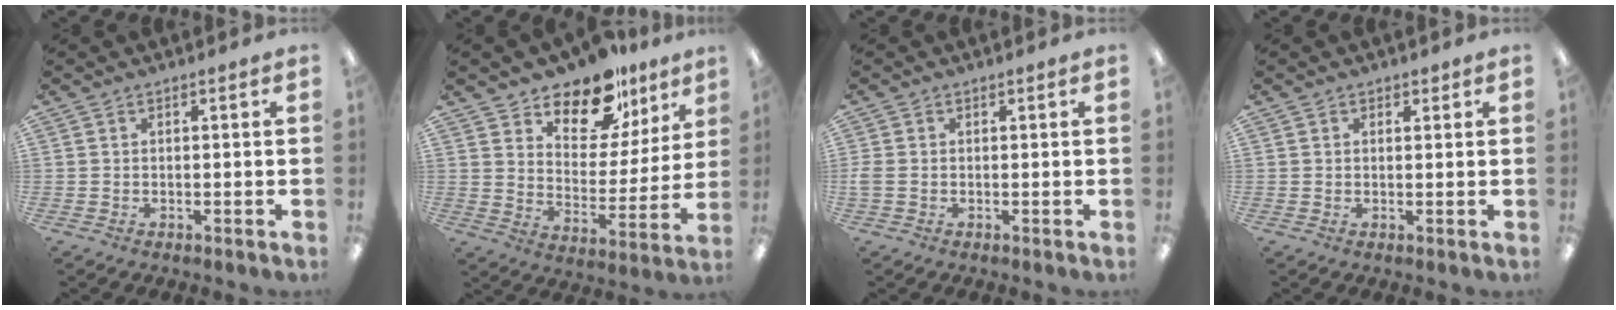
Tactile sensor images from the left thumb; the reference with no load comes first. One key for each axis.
{"total": 15.0, "fx": 12.1, "fy": 6.9, "fz": 5.5, "tx": -0.088, "ty": -0.088, "tz": 0.216}
{"total": 1.8, "fx": -0.3, "fy": 1.2, "fz": 1.2, "tx": -0.028, "ty": 0.001, "tz": -0.006}
{"total": 1.1, "fx": 0.8, "fy": 0.8, "fz": 0.1, "tx": 0.006, "ty": 0.000, "tz": 0.012}